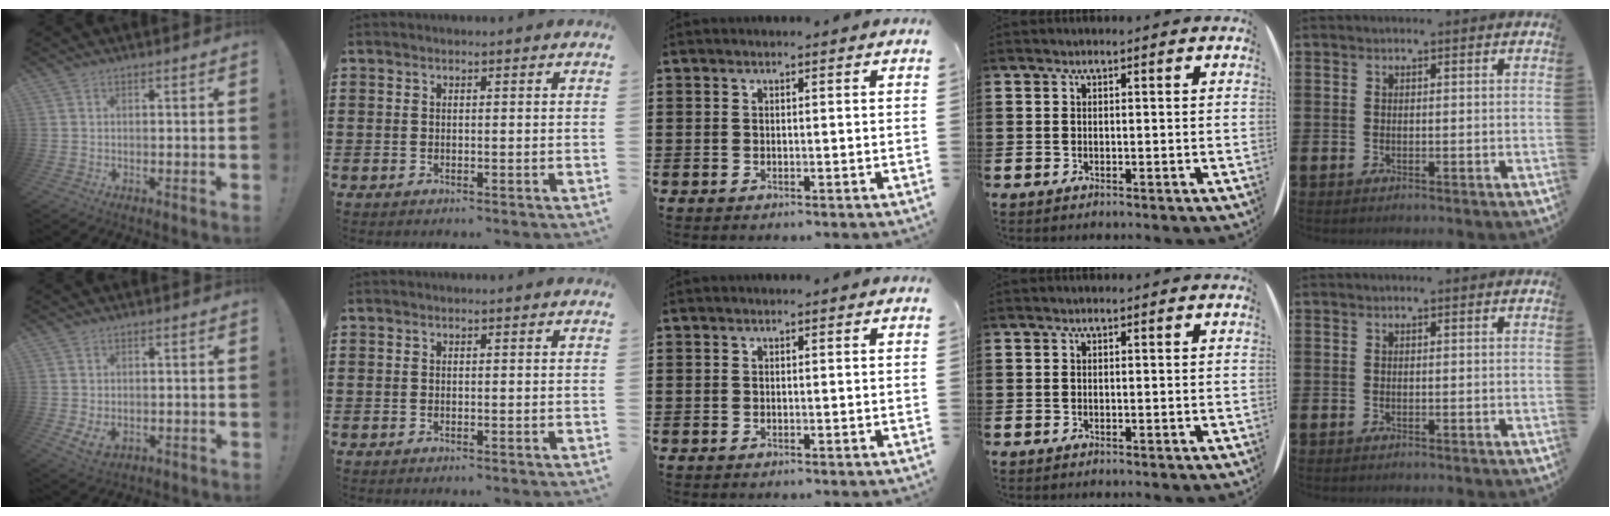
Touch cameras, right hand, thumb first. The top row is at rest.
{"thumb": {"total": 4.0, "force": [-0.1, 2.7, 2.9], "torque": [-0.050, -0.004, -0.001]}}